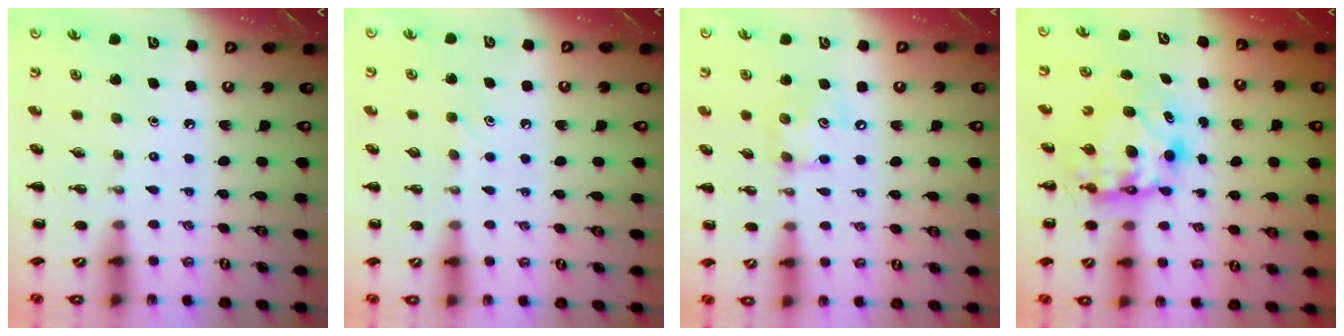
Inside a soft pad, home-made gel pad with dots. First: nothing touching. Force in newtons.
{"total": 3.7, "press": 3.5, "slide": 1.1}
{"total": 7.9, "press": 7.9, "slide": 1.0}
{"total": 7.5, "press": 7.2, "slide": 2.1}